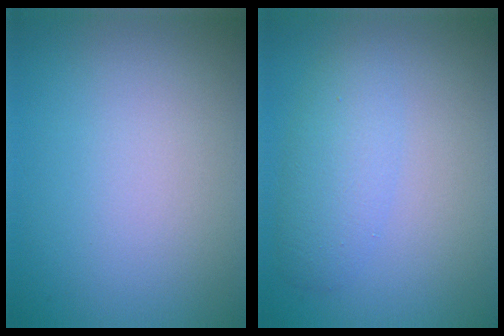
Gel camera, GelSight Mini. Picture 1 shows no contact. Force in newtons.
{"total": 3.0, "press": 3.0, "slide": 0.1}